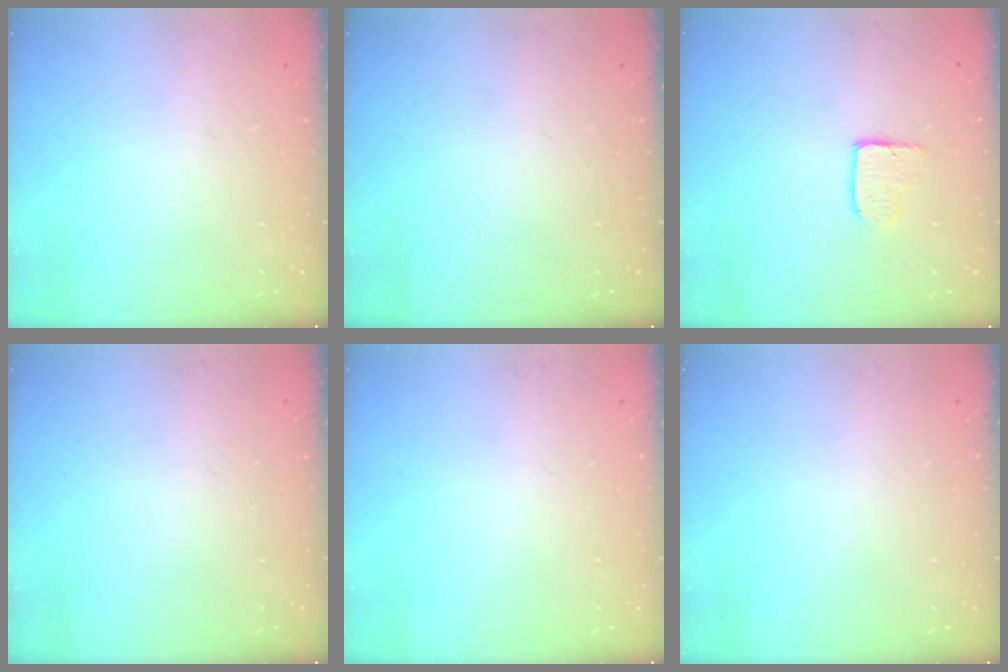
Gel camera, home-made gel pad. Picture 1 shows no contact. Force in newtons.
{"total": 0.0}
{"total": 3.9, "press": 3.9, "slide": 0.4}
{"total": 0.0}
{"total": 0.0}
{"total": 0.0}